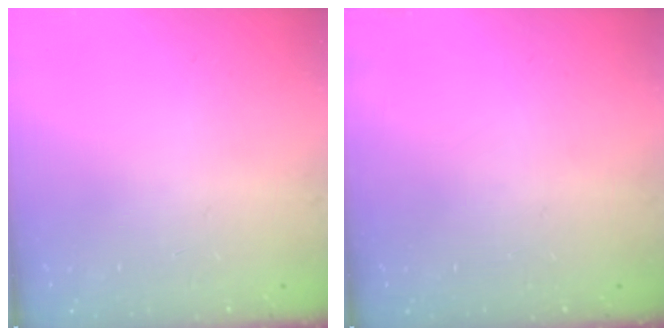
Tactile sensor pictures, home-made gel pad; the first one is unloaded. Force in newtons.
{"total": 0.0}